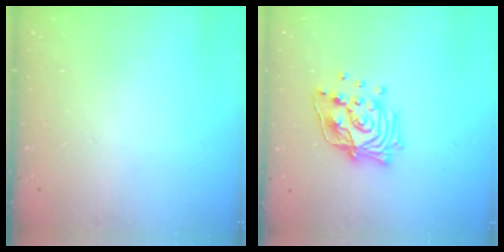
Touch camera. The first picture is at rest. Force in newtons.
{"total": 15.0, "press": 14.8, "slide": 1.9}